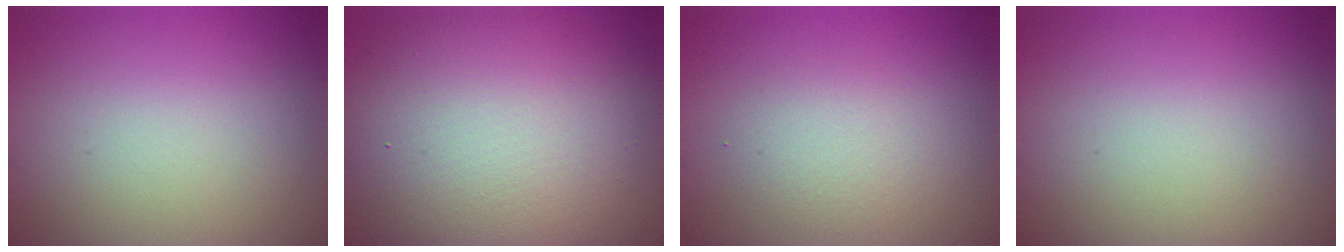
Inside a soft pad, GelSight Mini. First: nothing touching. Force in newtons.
{"total": 13.1, "press": 13.1, "slide": 0.2}
{"total": 2.2, "press": 2.2, "slide": 0.2}
{"total": 0.0}